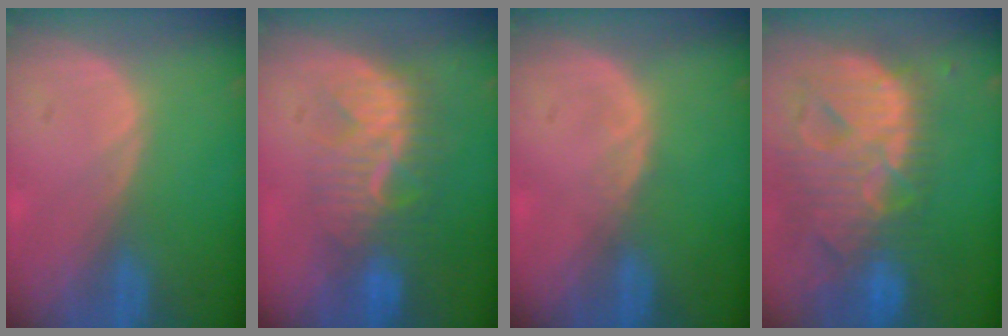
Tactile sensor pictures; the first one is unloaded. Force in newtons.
{"total": 8.2, "press": 7.9, "slide": 2.3}
{"total": 0.9, "press": 0.9, "slide": 0.2}
{"total": 13.8, "press": 11.7, "slide": 7.2}